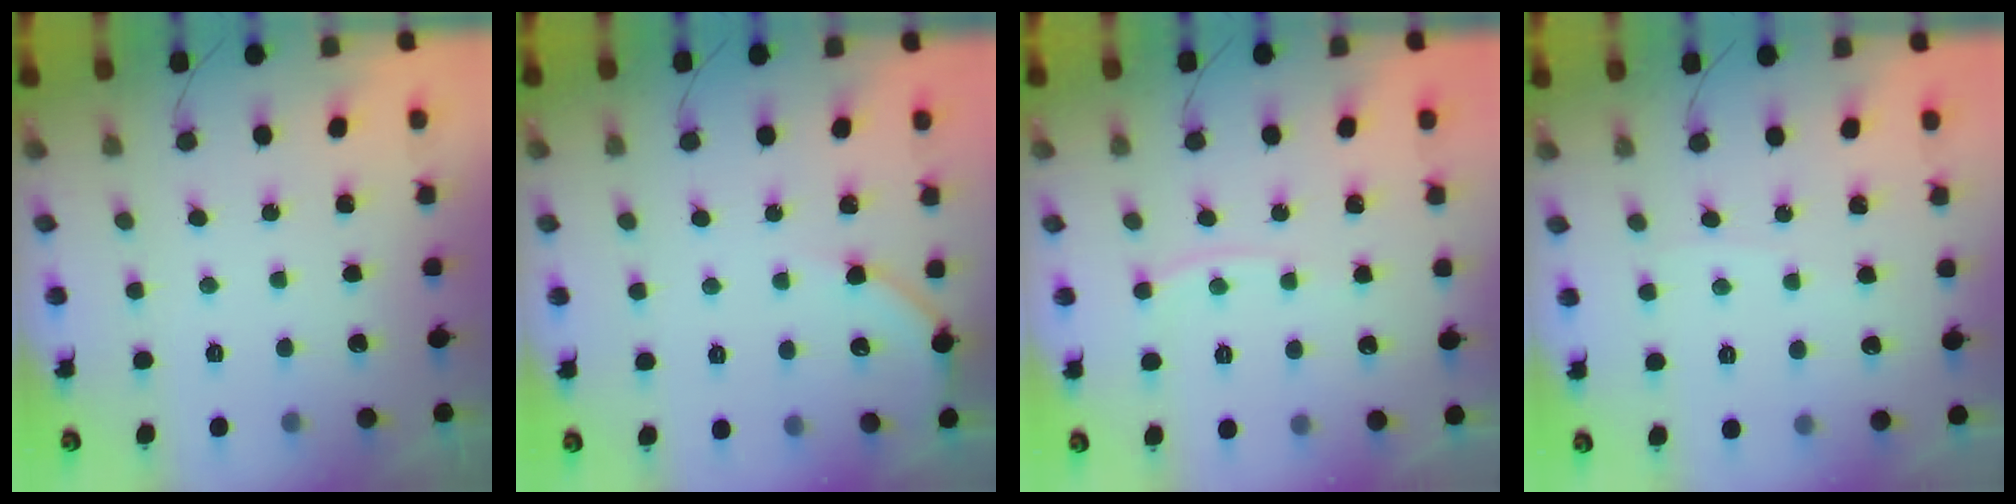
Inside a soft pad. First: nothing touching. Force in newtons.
{"total": 5.2, "press": 5.1, "slide": 0.8}
{"total": 4.5, "press": 4.4, "slide": 0.5}
{"total": 2.9, "press": 2.9, "slide": 0.4}